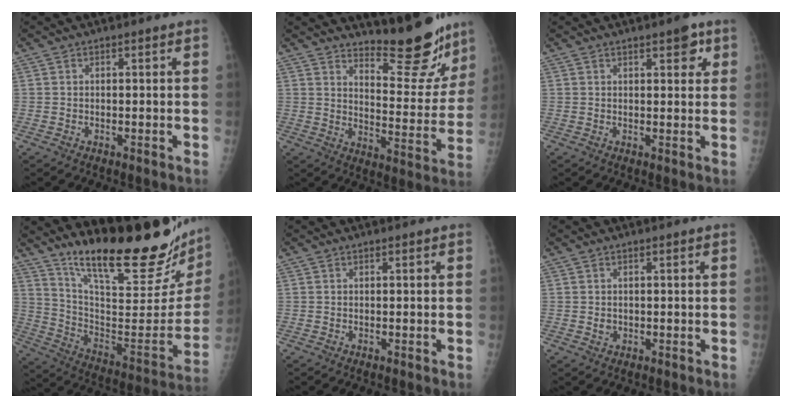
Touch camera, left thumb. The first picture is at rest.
{"total": 15.1, "force": [13.4, 3.4, 6.1], "torque": [-0.049, -0.121, 0.188]}
{"total": 3.9, "force": [2.1, 1.6, 2.8], "torque": [-0.019, -0.007, 0.023]}
{"total": 30.1, "force": [23.2, 6.3, 18.2], "torque": [-0.249, -0.145, 0.346]}
{"total": 0.0}
{"total": 1.2, "force": [0.0, 1.1, 0.5], "torque": [-0.006, 0.000, 0.004]}